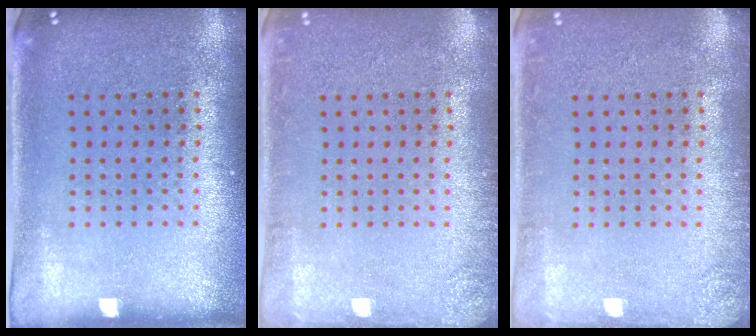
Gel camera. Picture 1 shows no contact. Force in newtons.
{"total": 1.5, "press": 1.5, "slide": 0.2}
{"total": 1.5, "press": 1.5, "slide": 0.2}